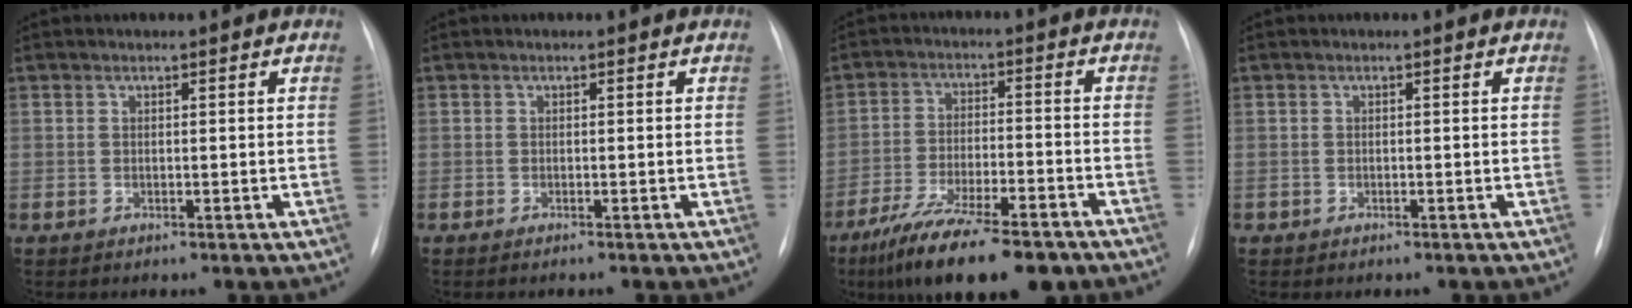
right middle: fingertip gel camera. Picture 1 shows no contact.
{"total": 0.0}
{"total": 16.4, "force": [-12.2, 3.9, 10.2], "torque": [-0.161, -0.024, -0.198]}
{"total": 0.0}